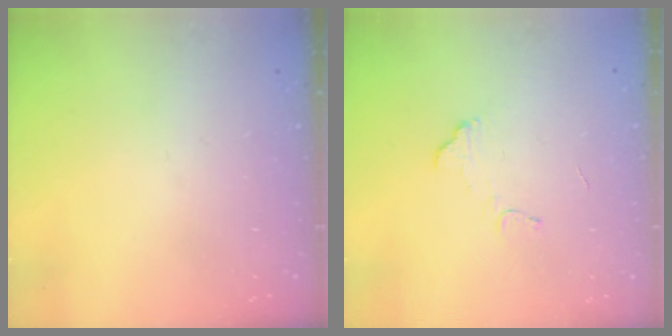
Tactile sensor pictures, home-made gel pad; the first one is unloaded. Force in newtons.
{"total": 4.0, "press": 4.0, "slide": 0.2}